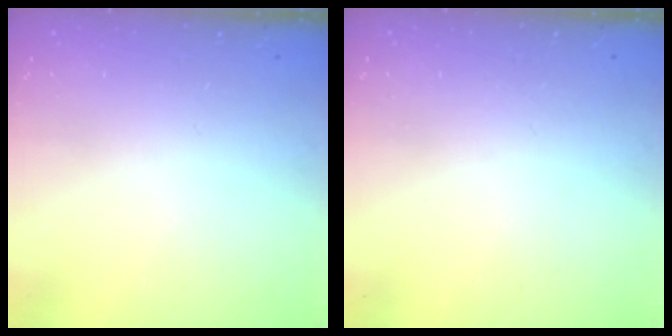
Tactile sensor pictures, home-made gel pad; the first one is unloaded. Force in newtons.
{"total": 0.0}